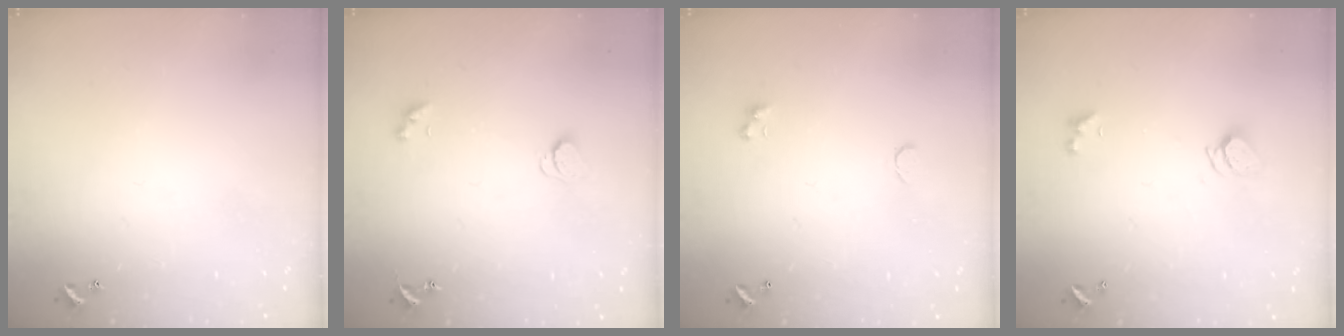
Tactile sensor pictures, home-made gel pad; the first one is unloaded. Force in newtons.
{"total": 2.4, "press": 2.3, "slide": 0.6}
{"total": 0.6, "press": 0.4, "slide": 0.4}
{"total": 3.6, "press": 3.6, "slide": 0.4}